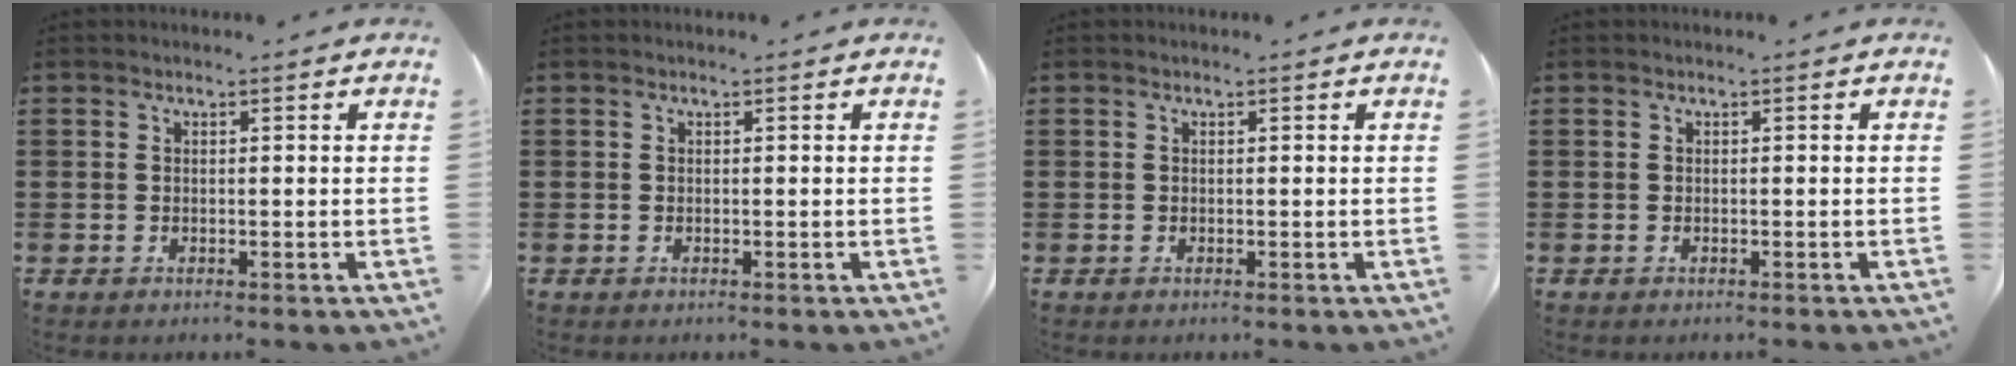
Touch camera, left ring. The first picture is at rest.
{"total": 0.0}
{"total": 0.0}
{"total": 0.0}